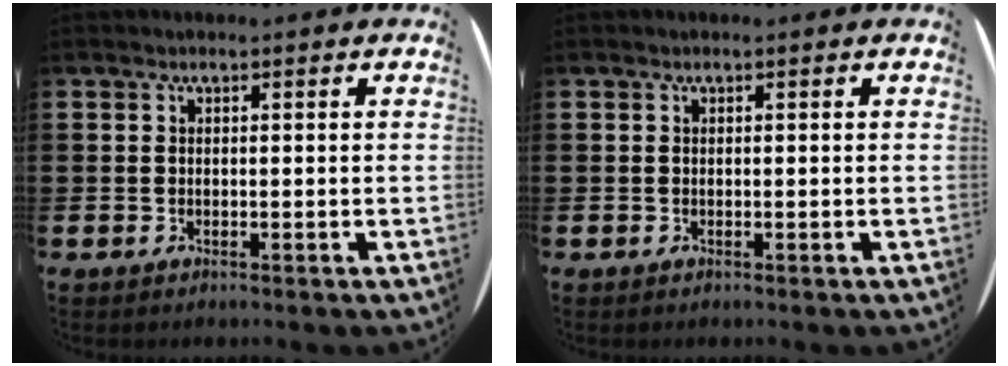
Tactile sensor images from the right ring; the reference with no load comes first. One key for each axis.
{"total": 0.0}